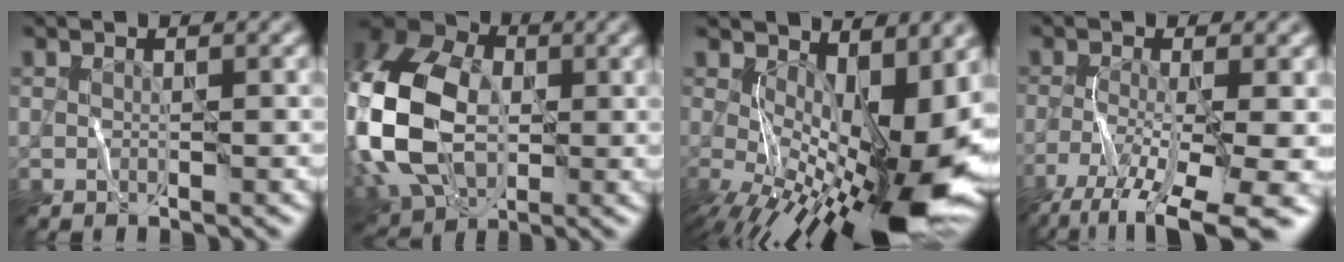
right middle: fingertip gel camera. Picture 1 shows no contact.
{"total": 13.0, "force": [-0.5, 9.2, 9.1], "torque": [-0.232, 0.001, -0.009]}
{"total": 15.0, "force": [-1.2, 5.6, 13.8], "torque": [-0.187, -0.009, 0.003]}
{"total": 9.8, "force": [-6.5, 2.1, 7.0], "torque": [-0.147, -0.016, -0.094]}